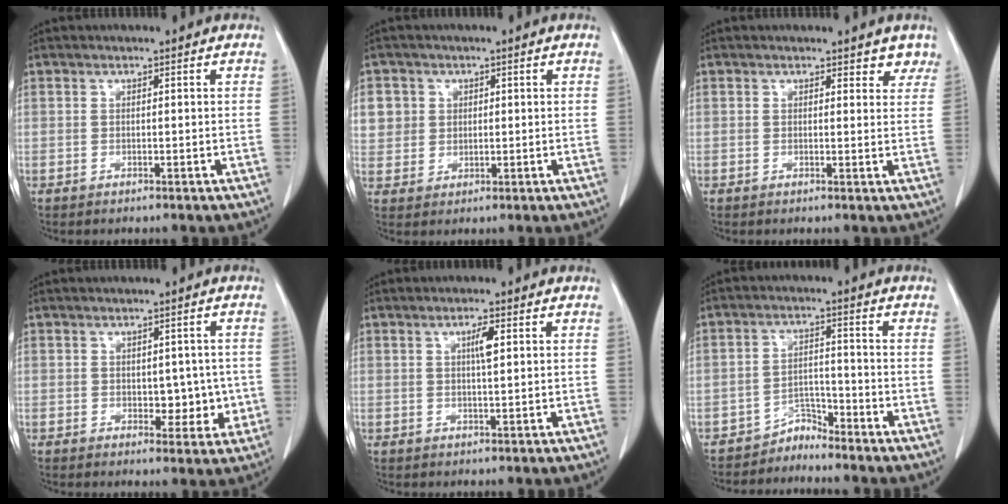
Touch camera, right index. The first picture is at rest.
{"total": 5.5, "force": [1.7, 5.1, 0.7], "torque": [-0.010, 0.009, 0.041]}
{"total": 3.4, "force": [2.8, 1.7, 0.6], "torque": [0.019, -0.006, 0.018]}
{"total": 4.7, "force": [-0.3, 3.1, 3.5], "torque": [-0.031, 0.007, 0.005]}
{"total": 2.7, "force": [0.8, 0.3, 2.5], "torque": [-0.044, 0.000, 0.014]}
{"total": 3.1, "force": [-2.9, 0.7, -0.8], "torque": [0.024, 0.004, -0.050]}